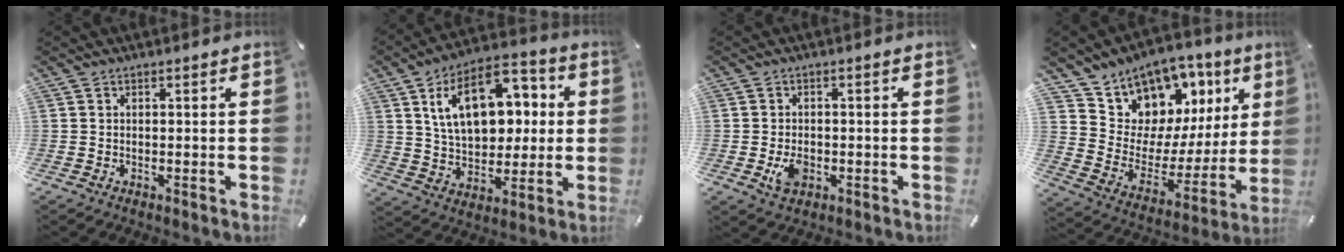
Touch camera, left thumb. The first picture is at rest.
{"total": 18.7, "force": [5.7, 12.2, 12.9], "torque": [-0.216, -0.004, 0.099]}
{"total": 4.6, "force": [-1.1, 3.3, 3.1], "torque": [-0.057, -0.002, -0.021]}
{"total": 10.8, "force": [8.7, 6.3, -0.9], "torque": [0.002, -0.112, 0.159]}